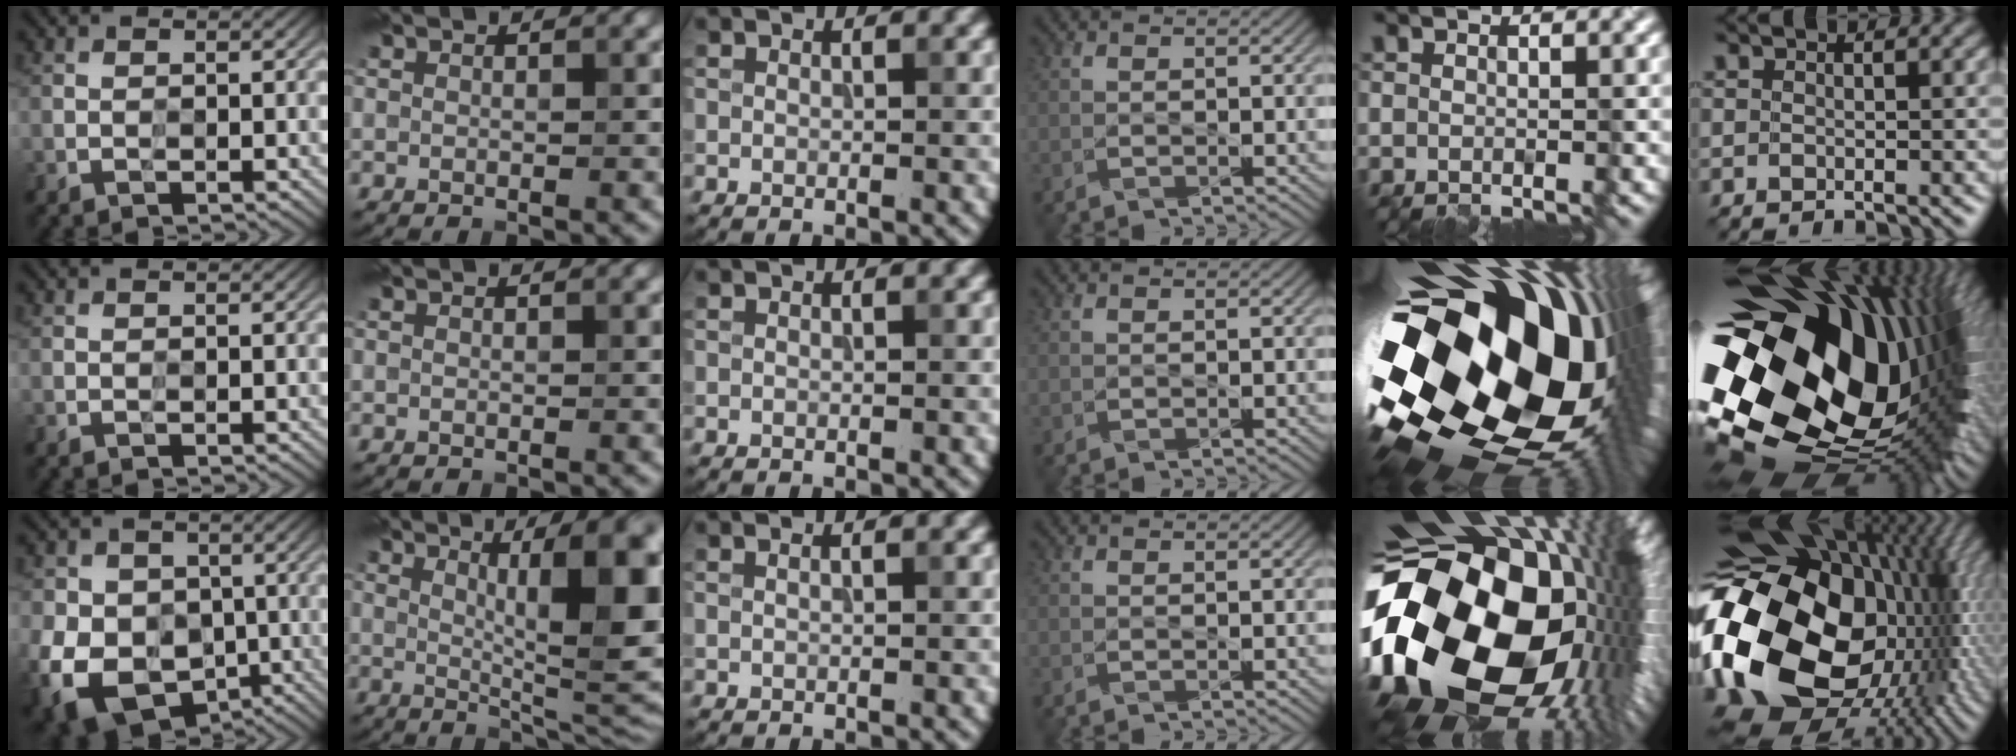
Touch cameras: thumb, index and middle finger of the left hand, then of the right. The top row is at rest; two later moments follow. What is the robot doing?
{"motion": "wipe", "object": "plastic plate"}